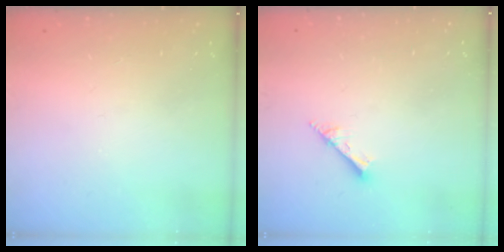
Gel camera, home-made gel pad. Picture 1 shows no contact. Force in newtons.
{"total": 2.0, "press": 2.0, "slide": 0.1}